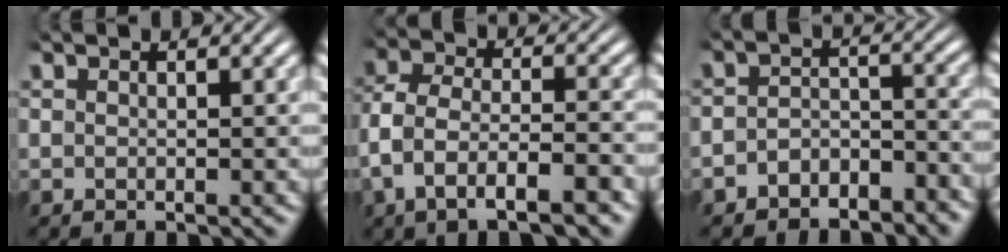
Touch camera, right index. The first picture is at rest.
{"total": 6.8, "force": [-2.9, 4.3, 4.5], "torque": [-0.099, -0.026, -0.043]}
{"total": 4.3, "force": [-3.7, 2.0, 1.0], "torque": [-0.013, -0.013, -0.063]}